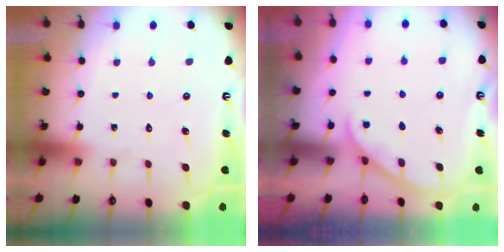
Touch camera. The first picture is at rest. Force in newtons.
{"total": 1.8, "press": 1.7, "slide": 0.3}